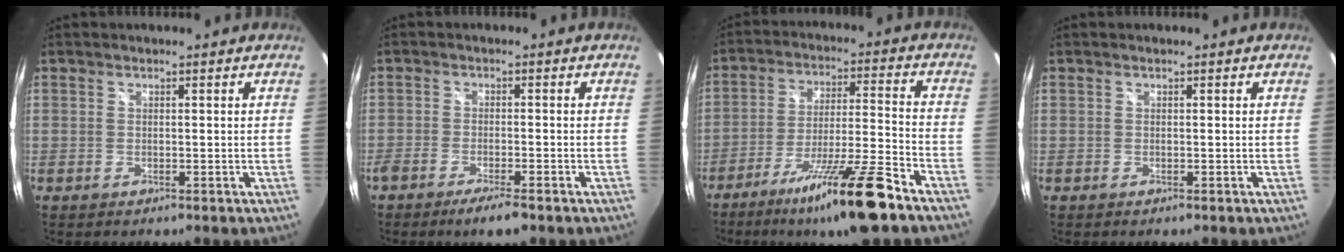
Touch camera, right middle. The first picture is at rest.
{"total": 5.1, "force": [-3.8, 0.6, 3.3], "torque": [-0.078, -0.010, -0.067]}
{"total": 15.6, "force": [-11.2, 0.1, 10.9], "torque": [-0.203, -0.019, -0.185]}
{"total": 0.0}